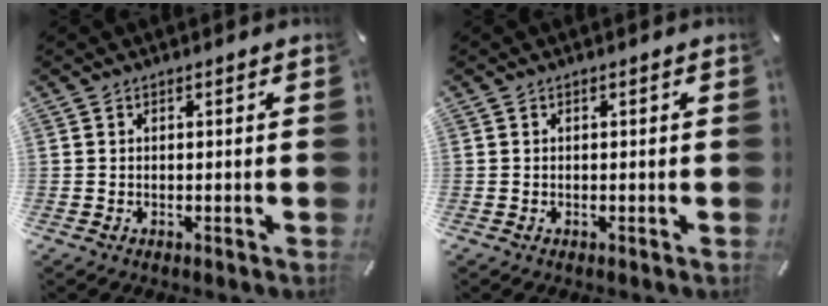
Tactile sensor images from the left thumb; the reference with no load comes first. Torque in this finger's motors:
{"motor_torque": [0.03, 0.03, 0.00, 0.00, 0.00]}